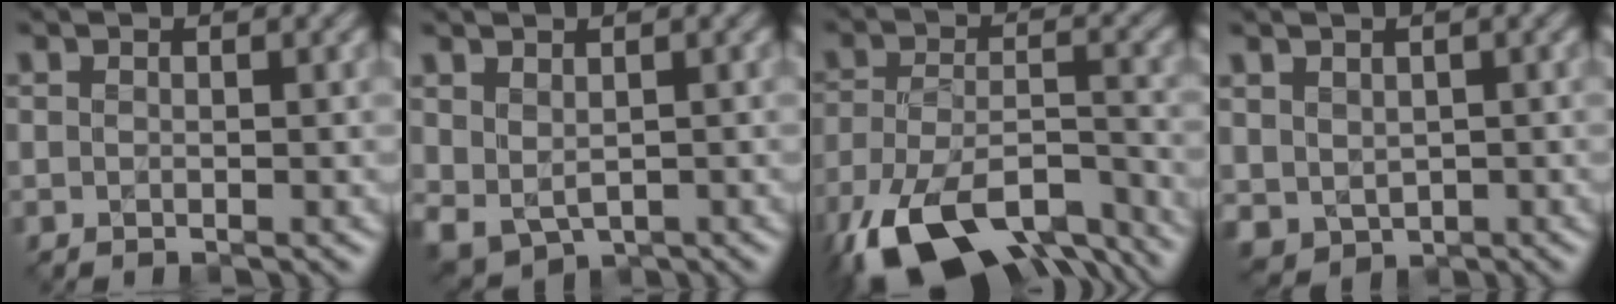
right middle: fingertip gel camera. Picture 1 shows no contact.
{"total": 2.4, "force": [0.7, 1.8, 1.5], "torque": [-0.032, -0.011, 0.022]}
{"total": 14.7, "force": [-11.0, 5.8, 7.9], "torque": [-0.180, -0.027, -0.165]}
{"total": 2.3, "force": [0.7, 2.0, 1.0], "torque": [-0.025, -0.006, 0.019]}